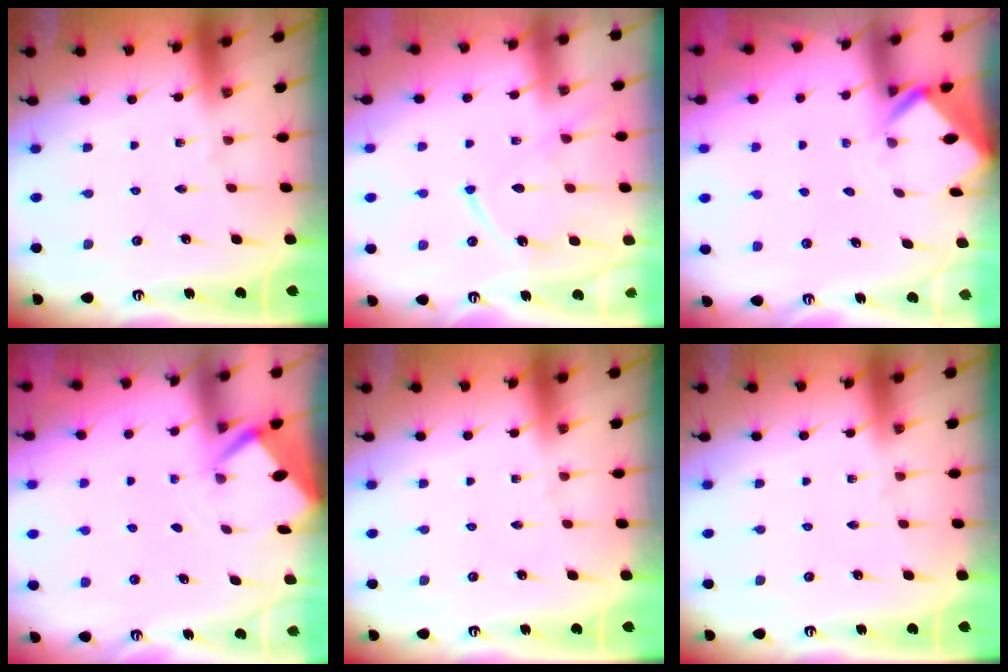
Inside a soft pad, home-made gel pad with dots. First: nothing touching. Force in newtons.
{"total": 12.3, "press": 12.3, "slide": 1.3}
{"total": 2.9, "press": 2.9, "slide": 0.2}
{"total": 2.6, "press": 2.6, "slide": 0.0}
{"total": 0.0}
{"total": 0.0}